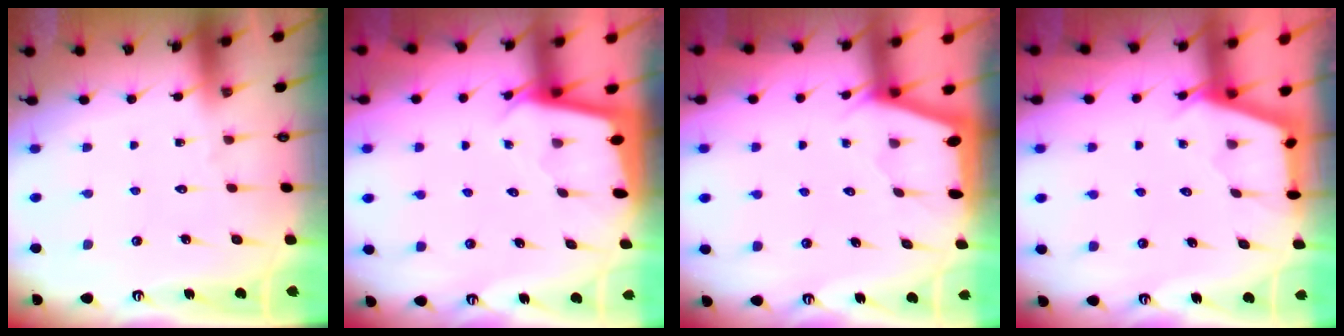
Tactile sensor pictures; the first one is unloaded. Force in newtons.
{"total": 1.9, "press": 1.9, "slide": 0.1}
{"total": 2.8, "press": 2.8, "slide": 0.1}
{"total": 2.7, "press": 2.7, "slide": 0.4}